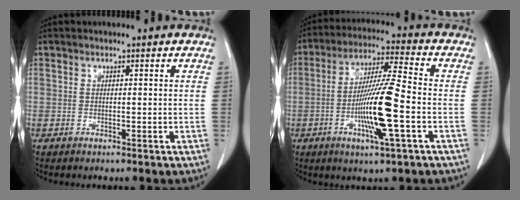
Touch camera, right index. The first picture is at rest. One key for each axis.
{"total": 12.7, "fx": -3.3, "fy": 0.1, "fz": 12.3, "tx": -0.234, "ty": -0.009, "tz": -0.065}